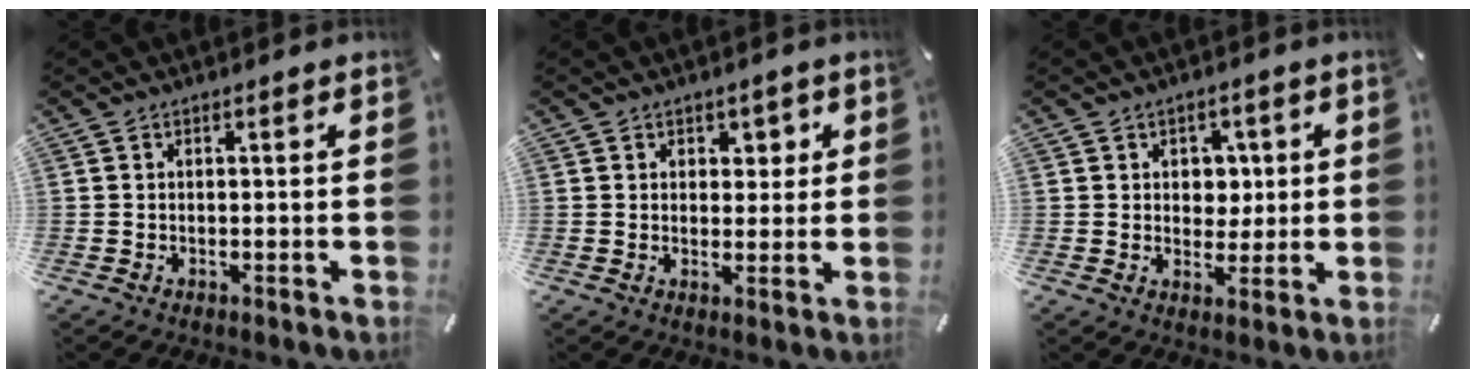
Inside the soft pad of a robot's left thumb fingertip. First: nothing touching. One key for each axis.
{"total": 3.0, "fx": 1.2, "fy": 2.7, "fz": 0.8, "tx": 0.010, "ty": -0.006, "tz": 0.012}
{"total": 5.4, "fx": 1.2, "fy": 4.8, "fz": 2.2, "tx": -0.017, "ty": -0.004, "tz": 0.014}